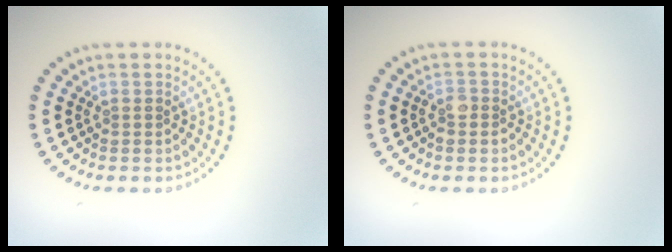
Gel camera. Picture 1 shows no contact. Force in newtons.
{"total": 1.4, "press": 1.3, "slide": 0.6}